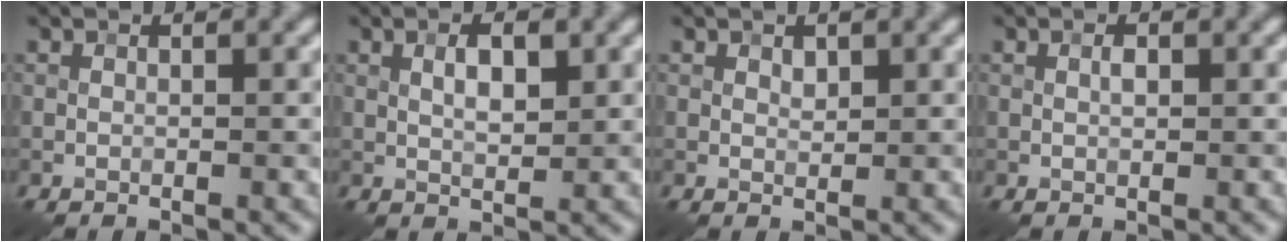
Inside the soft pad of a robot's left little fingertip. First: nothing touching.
{"total": 2.6, "force": [0.8, 1.0, 2.3], "torque": [-0.041, 0.001, 0.014]}
{"total": 0.8, "force": [0.5, 0.5, 0.4], "torque": [-0.008, -0.002, 0.009]}
{"total": 0.8, "force": [0.2, 0.3, 0.7], "torque": [-0.010, 0.001, 0.002]}